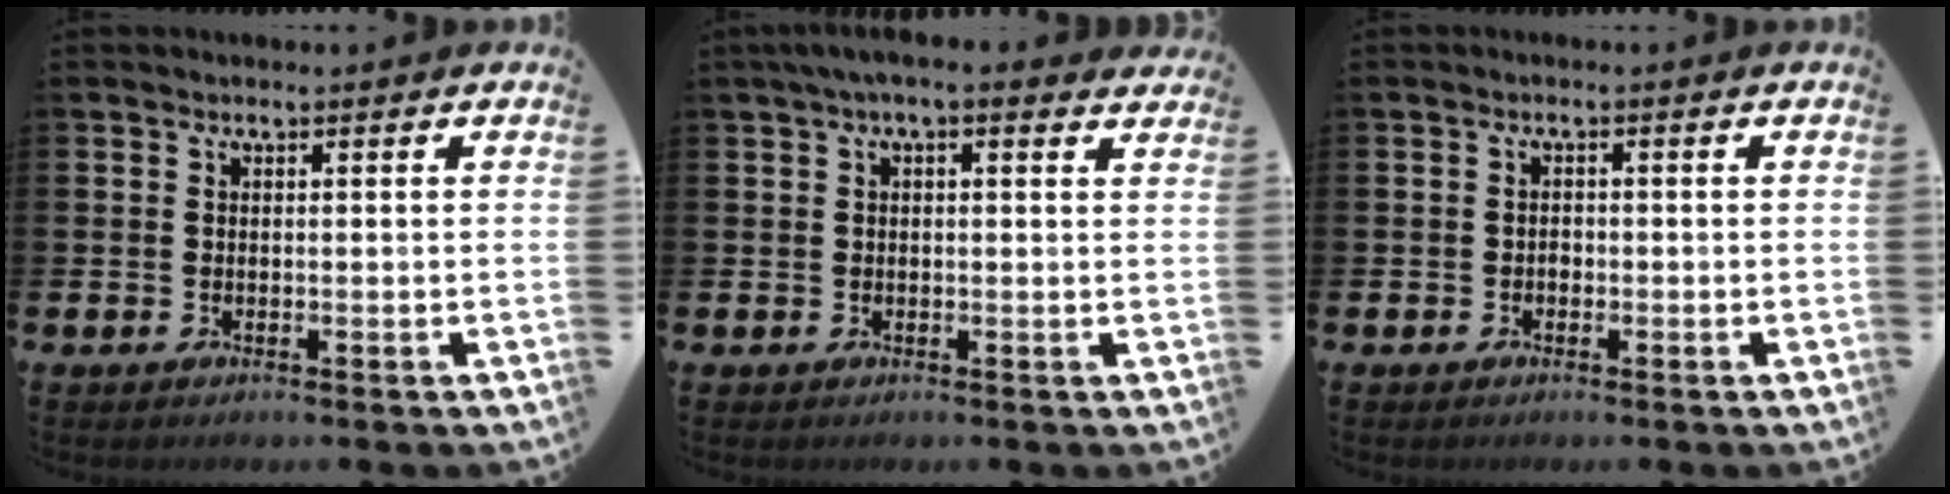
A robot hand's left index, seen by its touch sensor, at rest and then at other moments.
{"total": 2.2, "force": [1.7, 0.4, 1.4], "torque": [-0.020, -0.002, 0.027]}
{"total": 0.9, "force": [-0.5, 0.7, 0.3], "torque": [-0.006, 0.003, -0.010]}